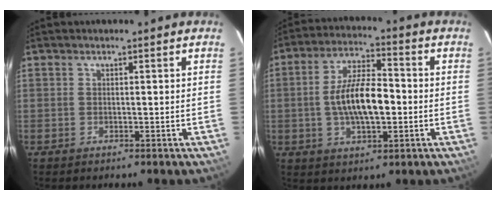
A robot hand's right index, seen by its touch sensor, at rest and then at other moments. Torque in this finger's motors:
{"motor_torque": [1.57, -0.28, 0.63, 0.19]}